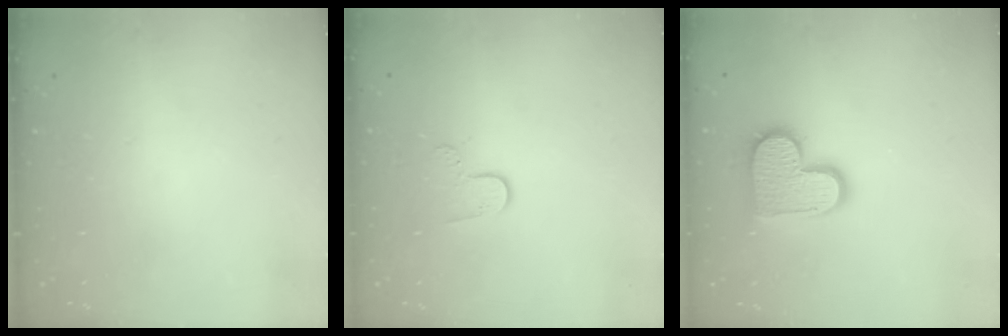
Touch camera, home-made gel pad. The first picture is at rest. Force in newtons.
{"total": 6.0, "press": 6.0, "slide": 0.5}
{"total": 13.5, "press": 13.5, "slide": 0.8}